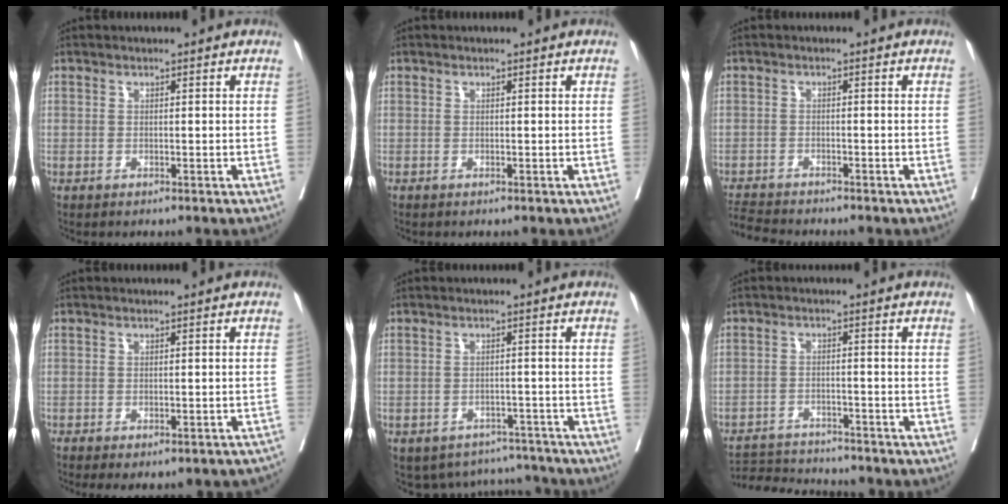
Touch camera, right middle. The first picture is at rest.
{"total": 0.0}
{"total": 4.6, "force": [-4.5, -0.2, 0.9], "torque": [-0.013, -0.019, -0.080]}
{"total": 8.9, "force": [-7.4, 2.9, 3.8], "torque": [-0.049, 0.005, -0.080]}
{"total": 7.7, "force": [-7.1, 2.8, -0.2], "torque": [0.015, 0.027, -0.083]}
{"total": 10.3, "force": [-9.9, 1.5, 2.4], "torque": [-0.041, 0.001, -0.145]}